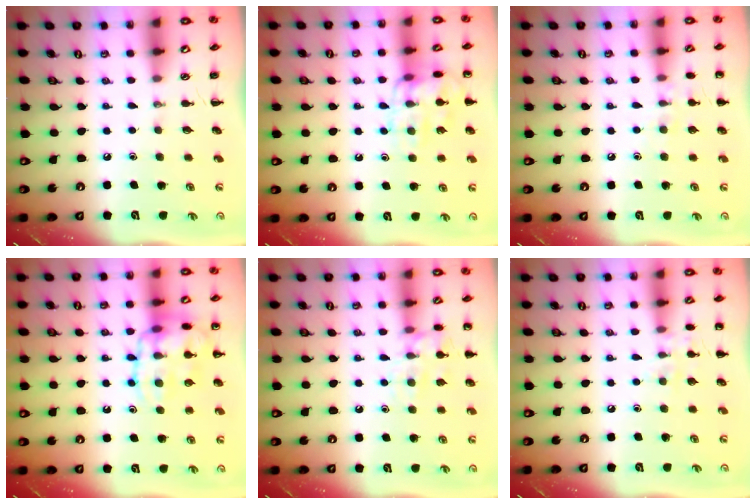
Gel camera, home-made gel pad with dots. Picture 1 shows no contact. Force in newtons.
{"total": 13.0, "press": 13.0, "slide": 0.7}
{"total": 6.8, "press": 6.5, "slide": 2.1}
{"total": 16.0, "press": 15.9, "slide": 1.3}
{"total": 10.9, "press": 10.9, "slide": 0.8}
{"total": 7.7, "press": 7.4, "slide": 1.9}